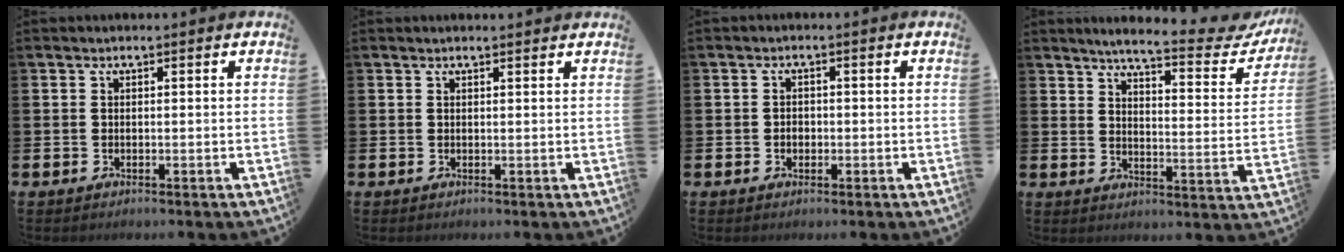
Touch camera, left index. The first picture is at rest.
{"total": 0.7, "force": [0.7, -0.1, 0.1], "torque": [0.006, -0.005, 0.011]}
{"total": 1.4, "force": [-0.3, 1.1, 0.7], "torque": [-0.005, 0.002, -0.010]}
{"total": 5.8, "force": [5.2, 0.4, 2.4], "torque": [-0.058, -0.041, 0.080]}